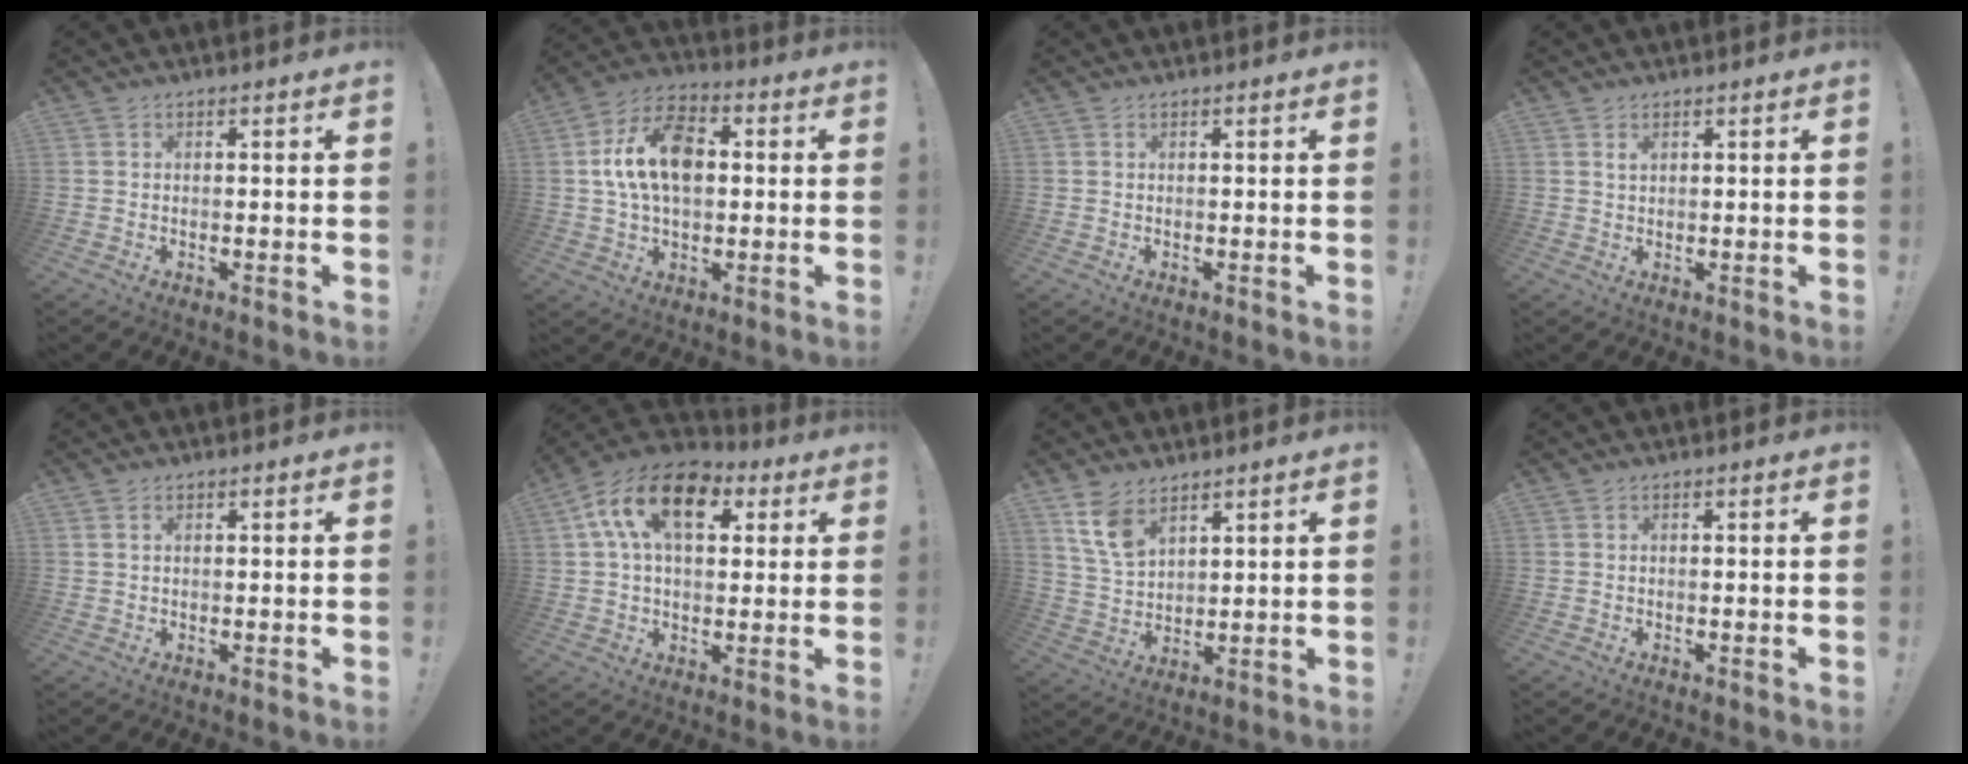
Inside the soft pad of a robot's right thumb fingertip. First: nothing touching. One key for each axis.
{"total": 15.4, "fx": 1.9, "fy": 10.0, "fz": 11.5, "tx": -0.194, "ty": 0.010, "tz": 0.034}
{"total": 0.0}
{"total": 1.2, "fx": 0.7, "fy": 0.7, "fz": 0.6, "tx": 0.003, "ty": -0.006, "tz": 0.011}
{"total": 0.8, "fx": 0.3, "fy": 0.5, "fz": 0.6, "tx": -0.014, "ty": 0.003, "tz": 0.006}
{"total": 16.8, "fx": 5.8, "fy": 9.8, "fz": 12.3, "tx": -0.203, "ty": -0.003, "tz": 0.100}
{"total": 9.0, "fx": 5.9, "fy": 4.9, "fz": 4.7, "tx": -0.089, "ty": -0.025, "tz": 0.116}
{"total": 0.0}